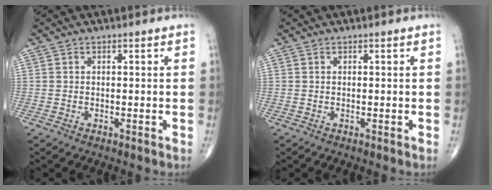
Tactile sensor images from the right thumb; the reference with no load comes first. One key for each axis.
{"total": 0.0}